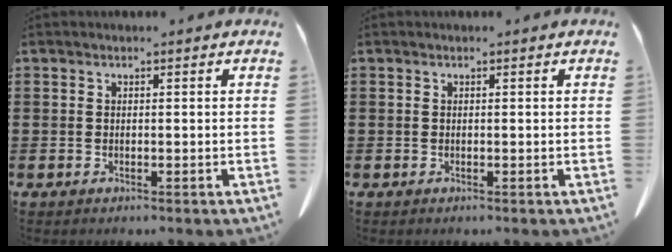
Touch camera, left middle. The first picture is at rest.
{"total": 0.0}